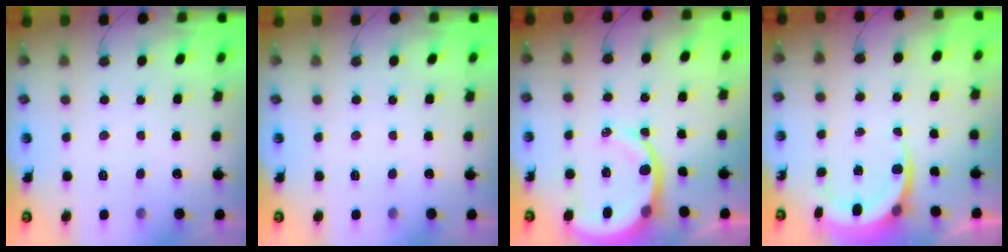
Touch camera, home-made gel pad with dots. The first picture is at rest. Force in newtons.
{"total": 0.0}
{"total": 10.1, "press": 10.0, "slide": 1.3}
{"total": 6.2, "press": 6.1, "slide": 1.2}